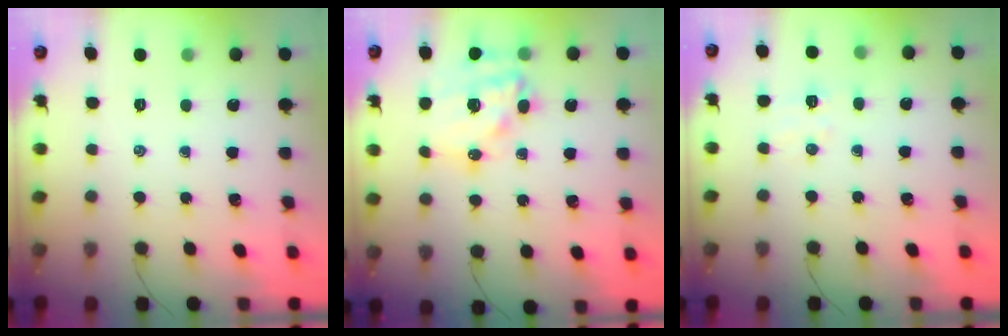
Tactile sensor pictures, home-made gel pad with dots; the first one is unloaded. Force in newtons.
{"total": 15.6, "press": 15.2, "slide": 3.4}
{"total": 4.9, "press": 4.7, "slide": 1.2}